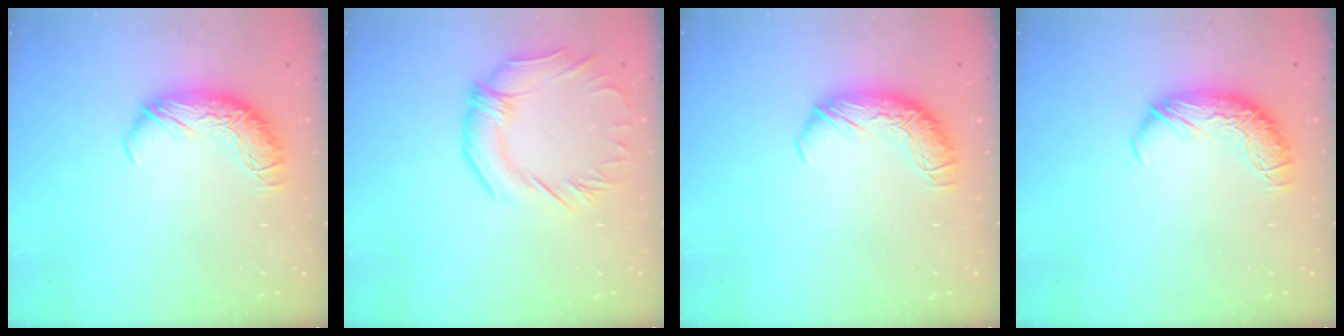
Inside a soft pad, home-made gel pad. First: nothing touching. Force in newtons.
{"total": 2.6, "press": 2.2, "slide": 1.4}
{"total": 0.0}
{"total": 0.0}